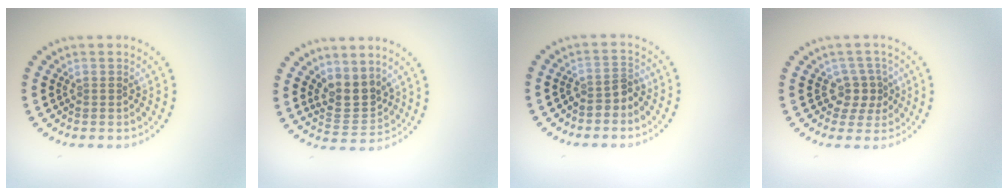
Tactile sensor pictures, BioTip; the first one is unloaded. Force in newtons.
{"total": 3.2, "press": 2.8, "slide": 1.4}
{"total": 1.8, "press": 1.3, "slide": 1.2}
{"total": 2.4, "press": 1.8, "slide": 1.5}